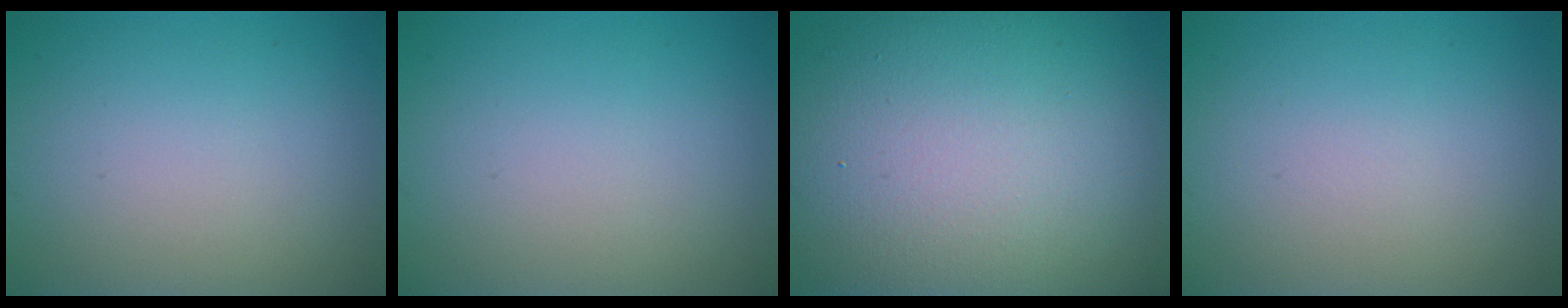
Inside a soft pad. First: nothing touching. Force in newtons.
{"total": 0.0}
{"total": 18.2, "press": 18.2, "slide": 1.2}
{"total": 0.0}